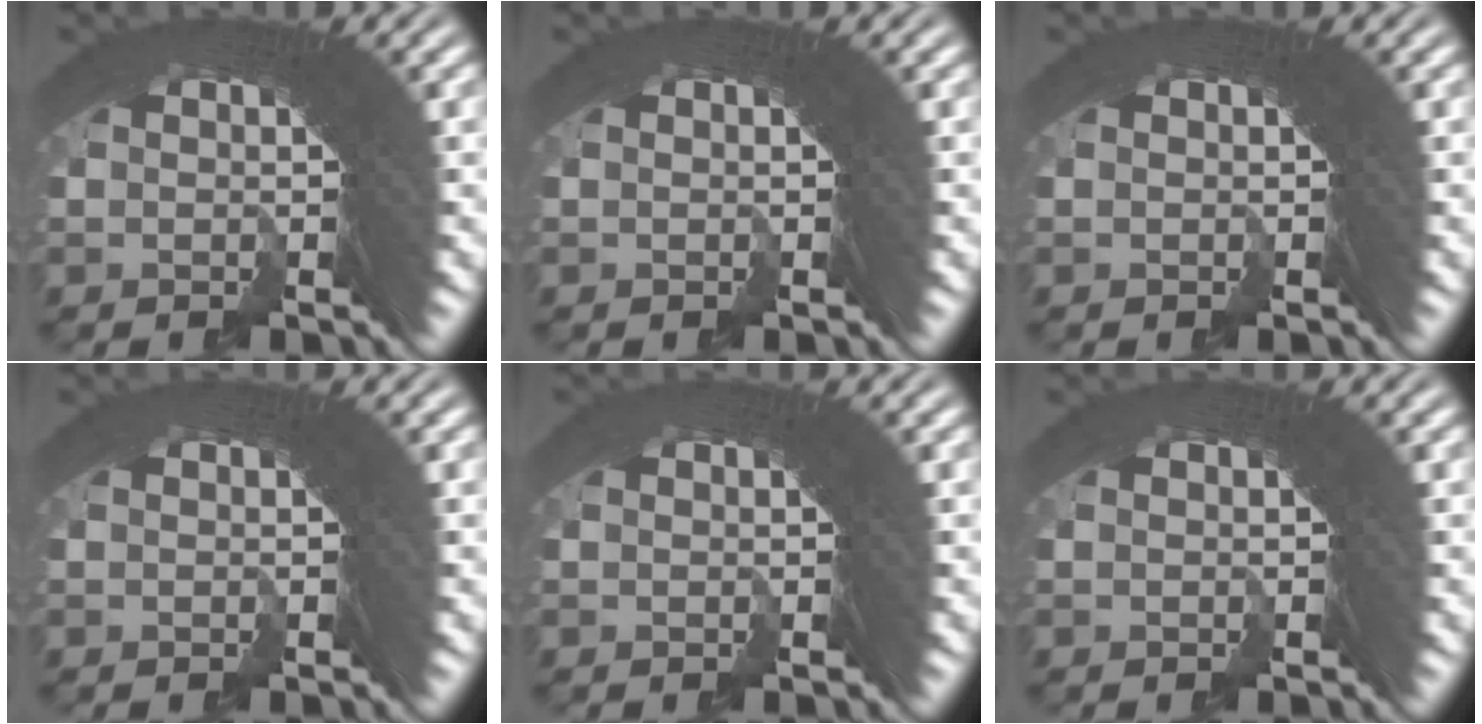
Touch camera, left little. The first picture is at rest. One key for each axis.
{"total": 0.0}
{"total": 0.0}
{"total": 0.0}
{"total": 0.0}
{"total": 0.0}